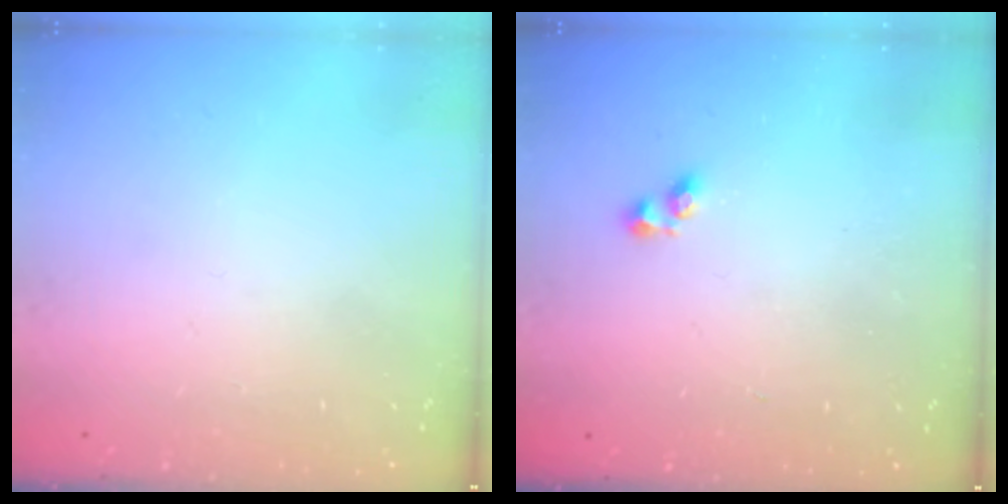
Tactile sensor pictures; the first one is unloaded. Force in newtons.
{"total": 0.9, "press": 0.4, "slide": 0.8}